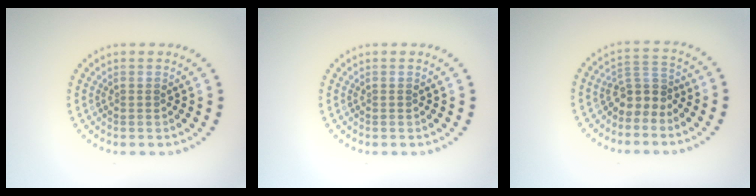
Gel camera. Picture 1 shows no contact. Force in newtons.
{"total": 0.0}
{"total": 2.8, "press": 2.0, "slide": 2.0}